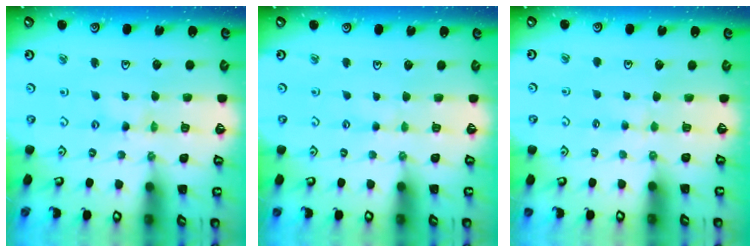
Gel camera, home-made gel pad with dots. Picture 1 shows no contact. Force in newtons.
{"total": 1.2, "press": 1.1, "slide": 0.3}
{"total": 2.3, "press": 2.2, "slide": 0.4}